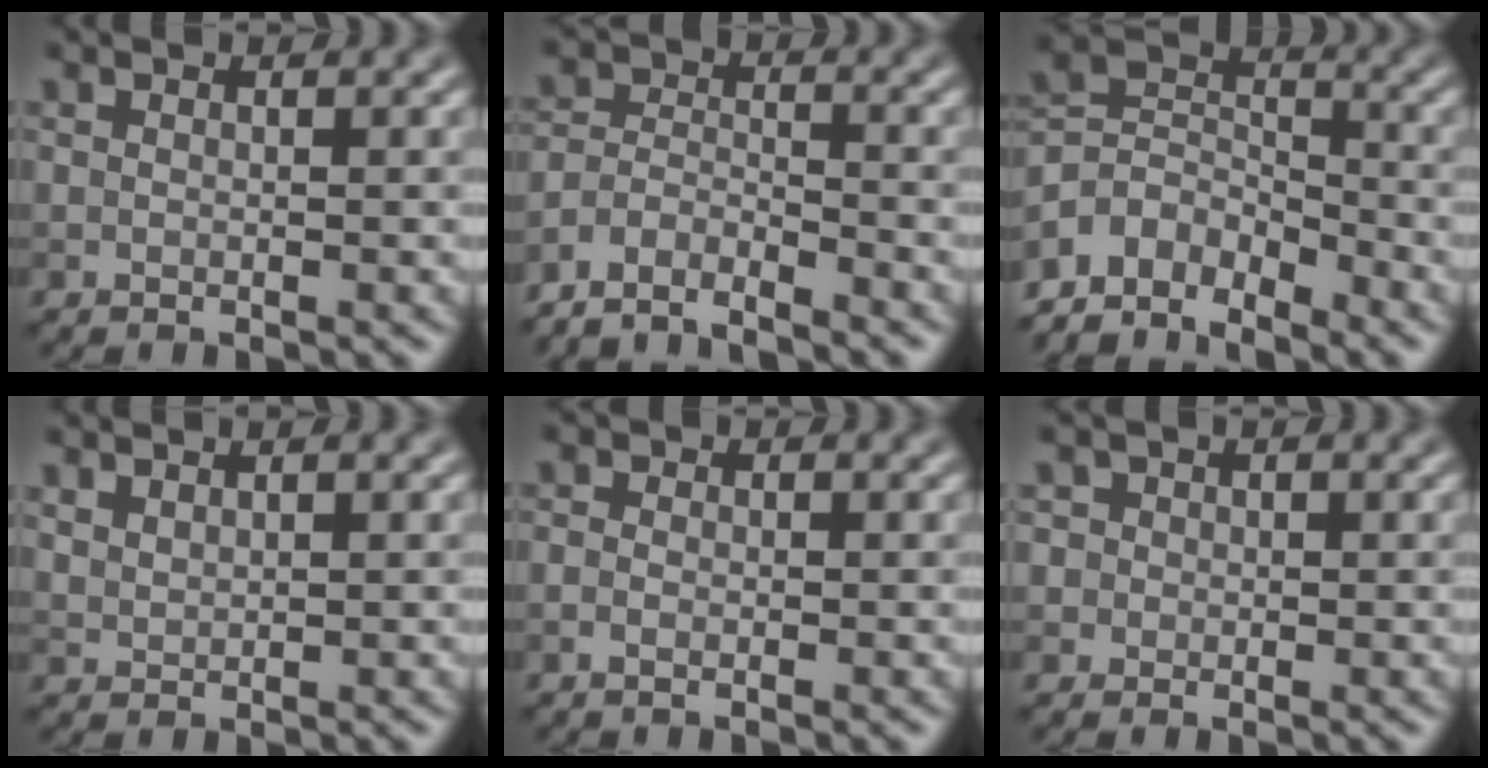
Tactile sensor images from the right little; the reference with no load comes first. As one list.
[{"total": 4.2, "force": [-3.9, 0.8, 1.1], "torque": [-0.021, -0.003, -0.083]}, {"total": 6.4, "force": [-5.0, 3.2, 2.5], "torque": [-0.044, 0.001, -0.106]}, {"total": 1.1, "force": [0.9, 0.4, 0.3], "torque": [-0.011, -0.001, 0.023]}, {"total": 1.2, "force": [-0.5, 0.7, 0.8], "torque": [-0.012, -0.004, -0.010]}, {"total": 2.6, "force": [0.8, 2.4, 0.7], "torque": [0.011, 0.013, -0.007]}]